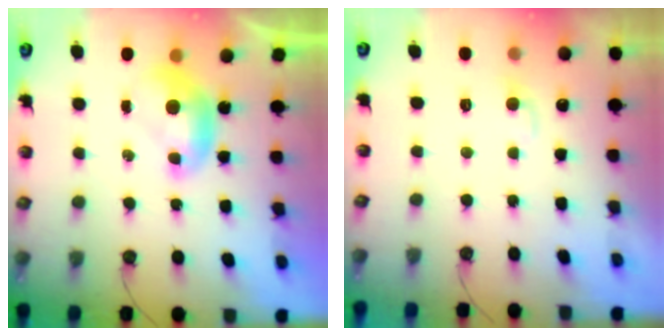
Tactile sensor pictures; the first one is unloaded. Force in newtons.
{"total": 2.5, "press": 2.5, "slide": 0.6}